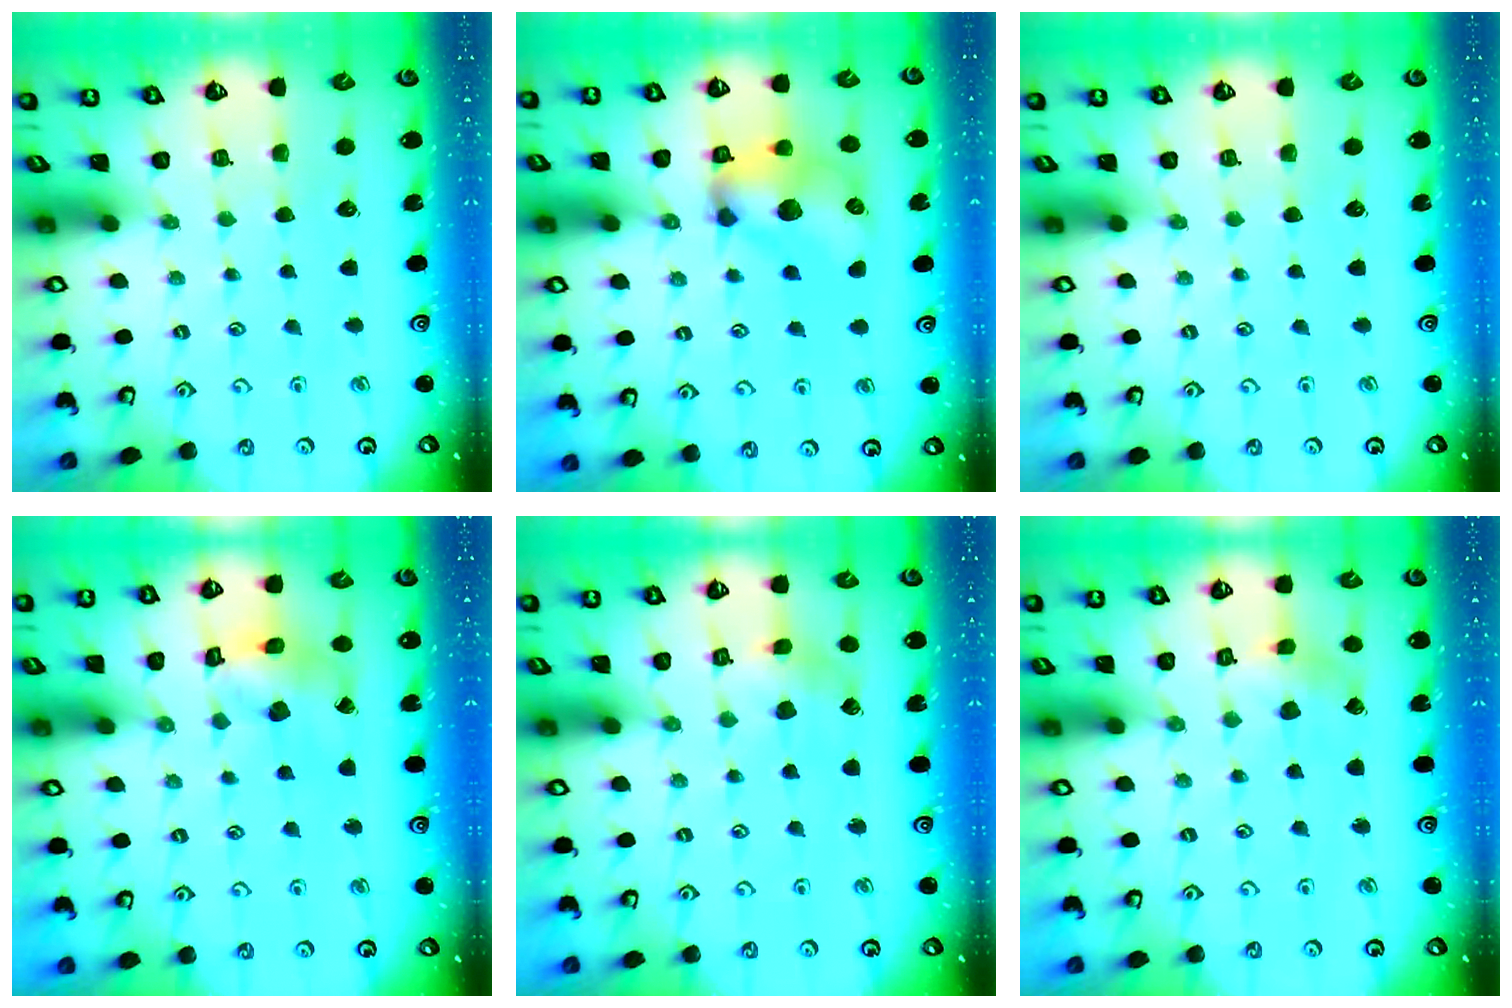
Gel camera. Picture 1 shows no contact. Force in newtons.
{"total": 16.0, "press": 15.9, "slide": 1.1}
{"total": 0.0}
{"total": 10.8, "press": 10.7, "slide": 1.1}
{"total": 4.0, "press": 3.9, "slide": 0.5}
{"total": 2.5, "press": 2.5, "slide": 0.3}